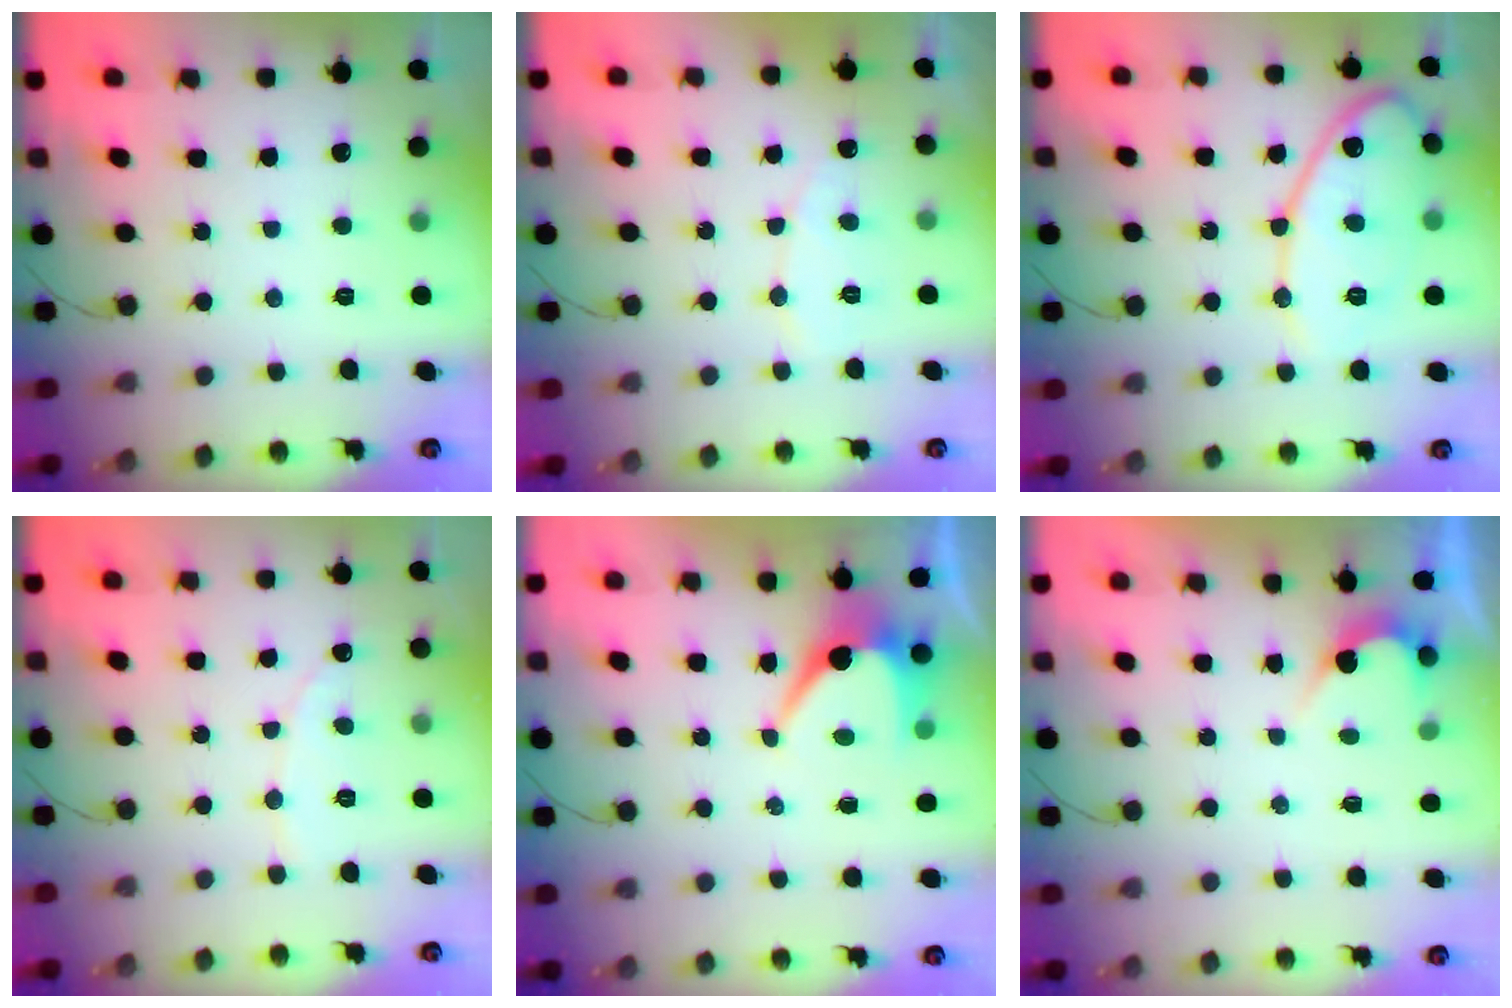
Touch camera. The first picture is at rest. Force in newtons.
{"total": 5.8, "press": 5.8, "slide": 0.2}
{"total": 14.1, "press": 14.0, "slide": 1.3}
{"total": 1.9, "press": 1.8, "slide": 0.2}
{"total": 7.1, "press": 7.1, "slide": 0.3}
{"total": 2.7, "press": 2.7, "slide": 0.2}